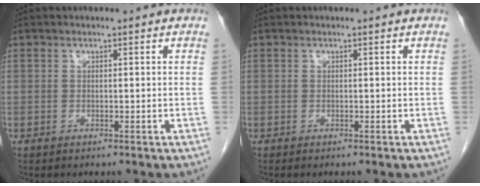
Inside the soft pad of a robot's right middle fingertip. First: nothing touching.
{"total": 0.0}